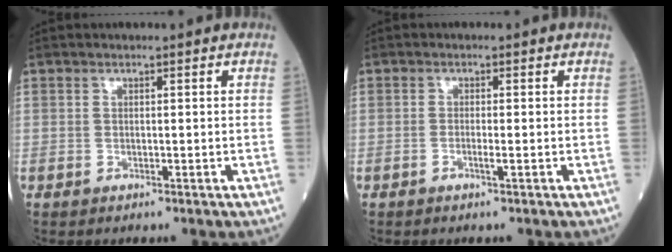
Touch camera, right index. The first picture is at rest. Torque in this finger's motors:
{"motor_torque": [-0.23, -0.14, 0.01, -0.01]}